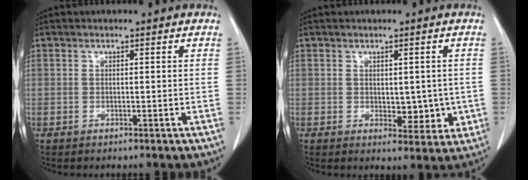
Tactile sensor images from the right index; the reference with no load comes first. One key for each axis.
{"total": 4.6, "fx": -0.3, "fy": 2.7, "fz": 3.7, "tx": -0.035, "ty": -0.006, "tz": 0.006}